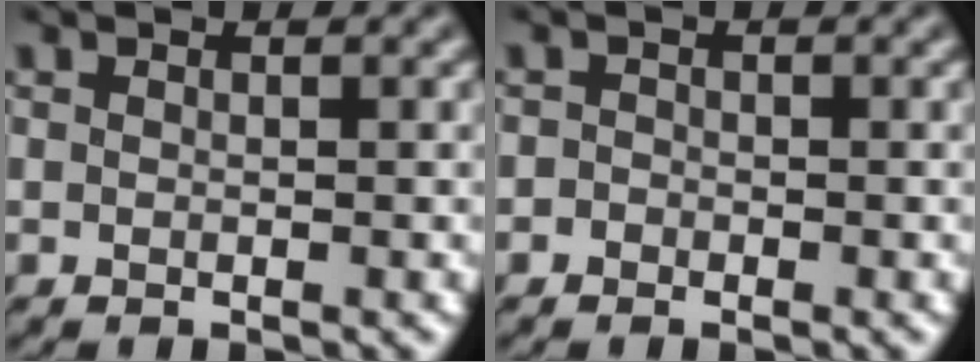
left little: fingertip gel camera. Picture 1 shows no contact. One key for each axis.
{"total": 0.9, "fx": -0.4, "fy": 0.8, "fz": 0.2, "tx": 0.003, "ty": -0.001, "tz": -0.015}